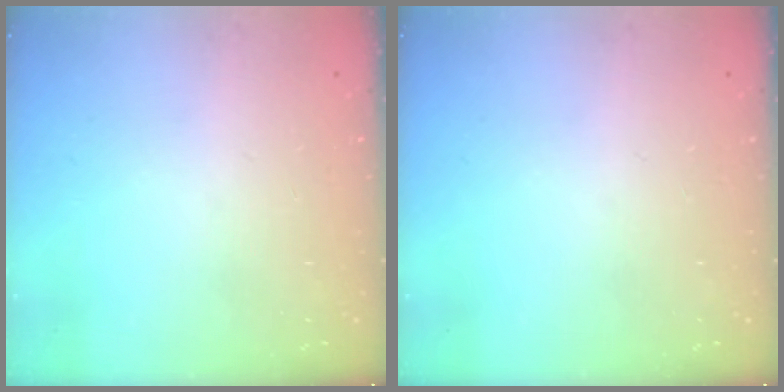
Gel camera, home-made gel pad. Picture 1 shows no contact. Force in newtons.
{"total": 0.0}